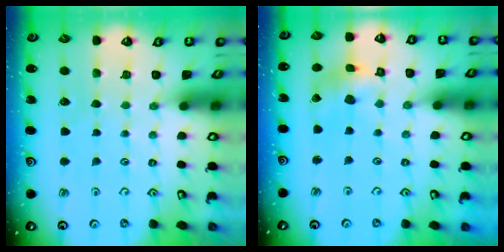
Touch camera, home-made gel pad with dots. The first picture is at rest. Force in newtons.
{"total": 5.3, "press": 5.3, "slide": 0.5}